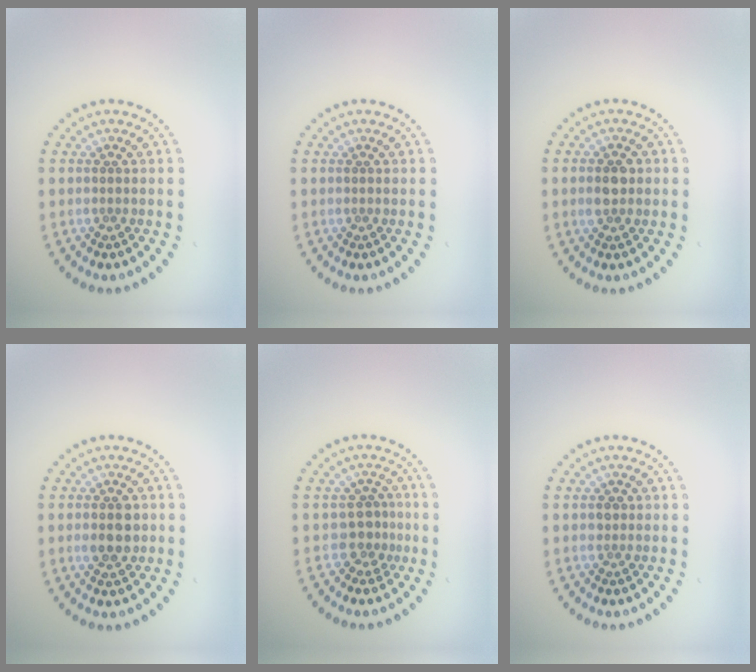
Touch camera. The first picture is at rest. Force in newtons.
{"total": 0.0}
{"total": 2.0, "press": 2.0, "slide": 0.1}
{"total": 2.6, "press": 2.6, "slide": 0.2}
{"total": 2.3, "press": 1.5, "slide": 1.7}
{"total": 0.8, "press": 0.7, "slide": 0.4}